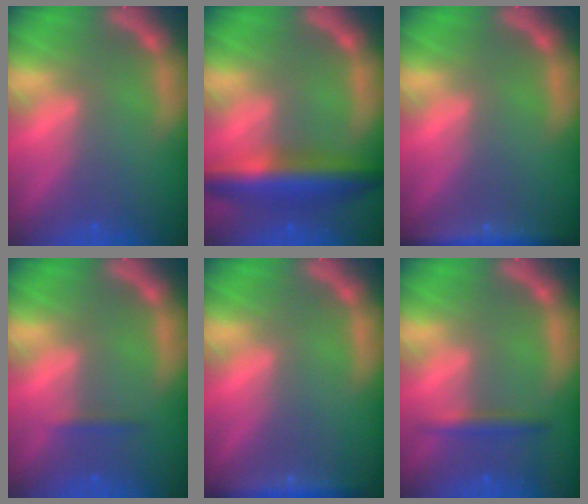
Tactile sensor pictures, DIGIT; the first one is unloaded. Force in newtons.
{"total": 7.0}
{"total": 4.0}
{"total": 0.9}
{"total": 3.0}
{"total": 1.9}